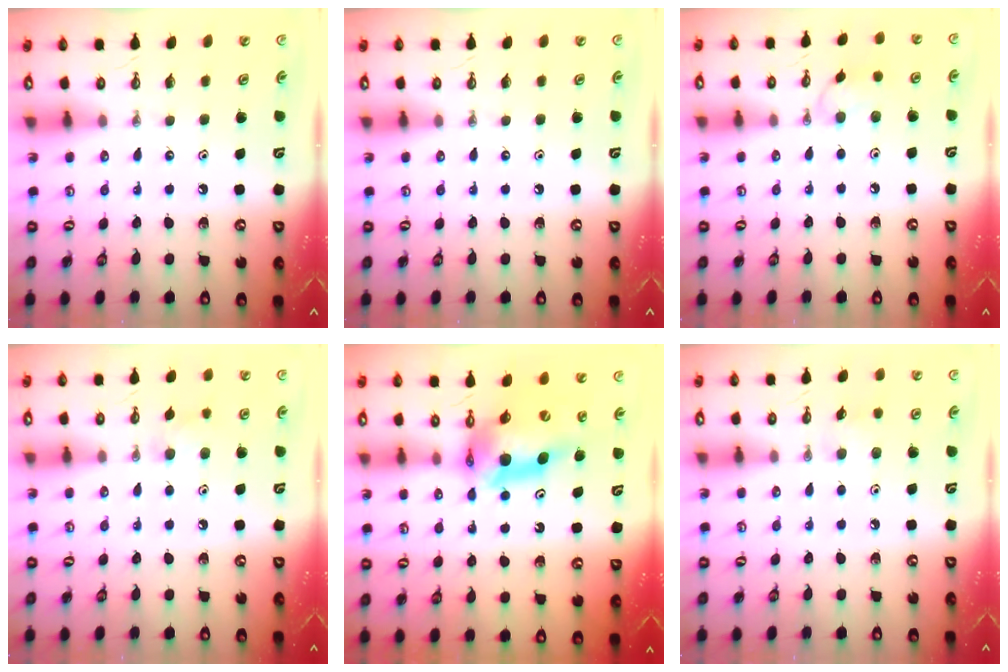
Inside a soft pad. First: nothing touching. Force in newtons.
{"total": 0.0}
{"total": 7.4, "press": 7.2, "slide": 1.7}
{"total": 6.9, "press": 6.7, "slide": 1.3}
{"total": 12.5, "press": 12.4, "slide": 1.3}
{"total": 5.2, "press": 5.0, "slide": 1.7}